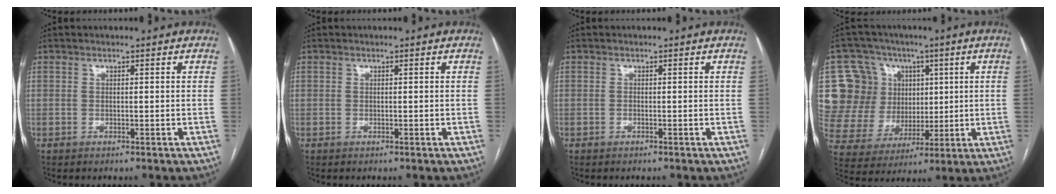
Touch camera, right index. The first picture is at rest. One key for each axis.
{"total": 0.0}
{"total": 0.0}
{"total": 16.1, "fx": 4.7, "fy": 14.2, "fz": 6.0, "tx": -0.127, "ty": 0.065, "tz": 0.109}